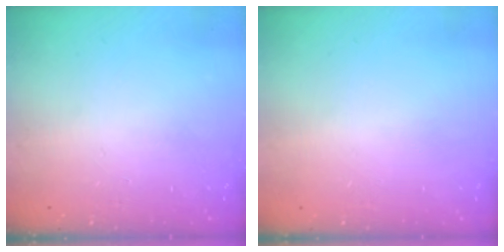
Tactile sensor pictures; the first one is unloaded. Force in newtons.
{"total": 0.6, "press": 0.5, "slide": 0.2}